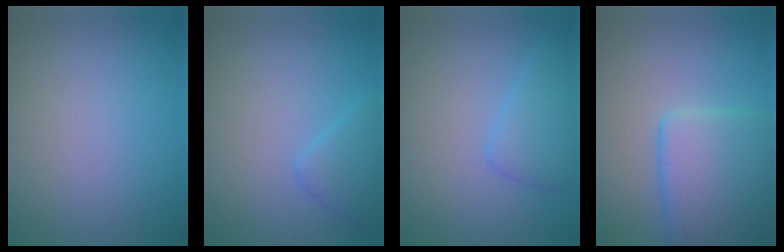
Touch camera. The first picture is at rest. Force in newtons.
{"total": 2.3, "press": 2.3, "slide": 0.1}
{"total": 2.8, "press": 2.8, "slide": 0.2}
{"total": 6.7, "press": 6.7, "slide": 0.3}